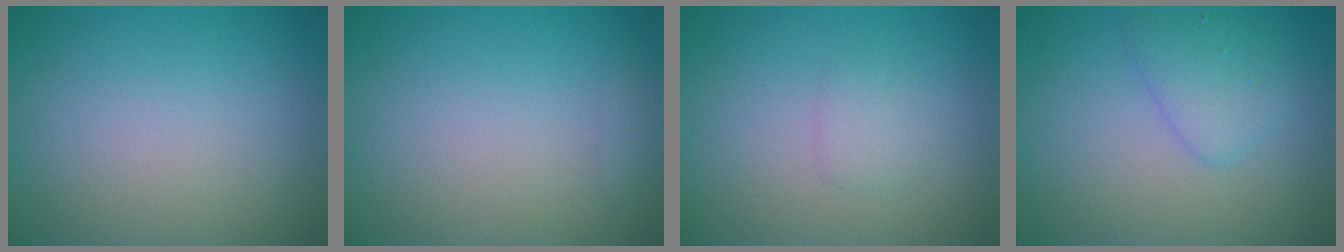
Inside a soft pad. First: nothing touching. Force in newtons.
{"total": 0.7, "press": 0.7, "slide": 0.1}
{"total": 1.2, "press": 1.2, "slide": 0.1}
{"total": 2.6, "press": 2.6, "slide": 0.1}